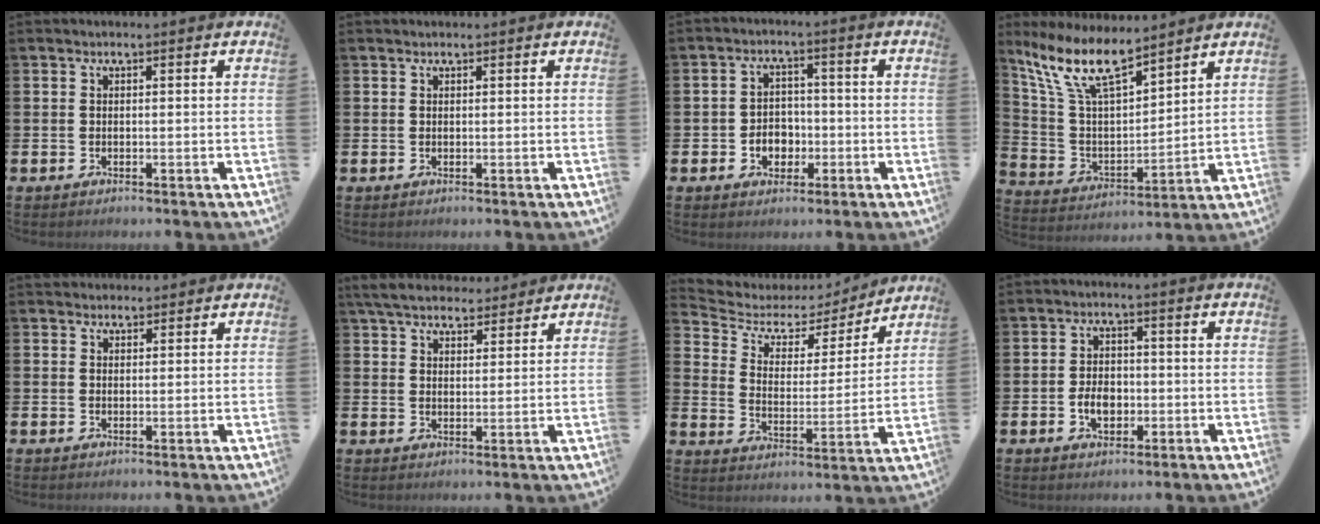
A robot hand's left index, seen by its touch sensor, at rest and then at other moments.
{"total": 0.0}
{"total": 3.6, "force": [-1.2, 3.0, 1.4], "torque": [-0.025, 0.002, -0.031]}
{"total": 10.9, "force": [8.8, 2.8, 5.8], "torque": [-0.151, -0.038, 0.157]}
{"total": 1.8, "force": [1.7, 0.6, -0.2], "torque": [0.011, -0.005, 0.030]}
{"total": 5.9, "force": [5.4, 1.7, 1.4], "torque": [-0.051, -0.016, 0.101]}
{"total": 5.3, "force": [4.2, 2.9, 1.3], "torque": [-0.062, -0.031, 0.064]}
{"total": 3.8, "force": [-1.2, 2.6, 2.5], "torque": [-0.030, -0.003, -0.027]}